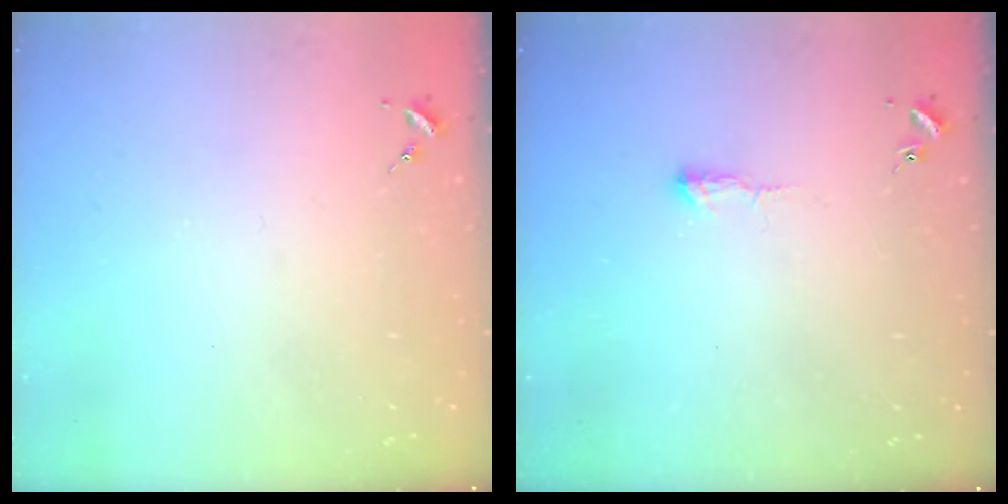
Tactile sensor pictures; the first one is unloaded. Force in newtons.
{"total": 3.8, "press": 3.8, "slide": 0.8}